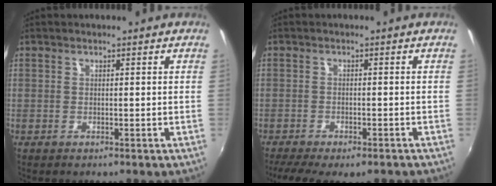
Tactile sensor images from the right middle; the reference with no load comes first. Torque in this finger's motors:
{"motor_torque": [1.07, -1.07, 0.28, 0.07]}